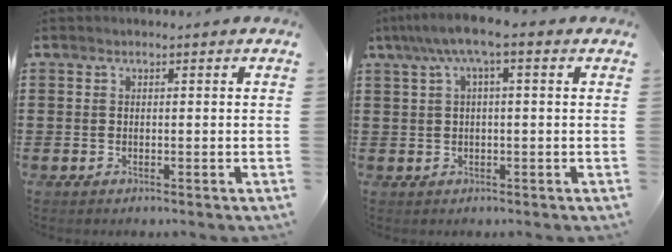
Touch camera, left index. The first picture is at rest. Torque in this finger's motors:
{"motor_torque": [1.43, -0.71, 0.69, 0.21]}